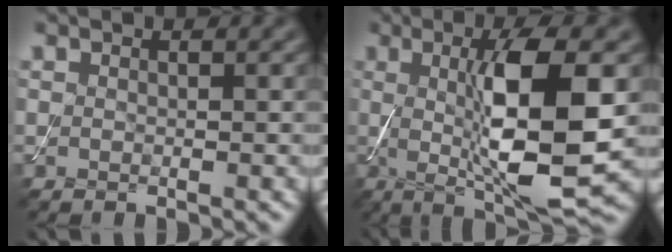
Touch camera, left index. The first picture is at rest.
{"total": 9.9, "force": [0.2, 2.3, 9.7], "torque": [-0.152, -0.010, 0.011]}